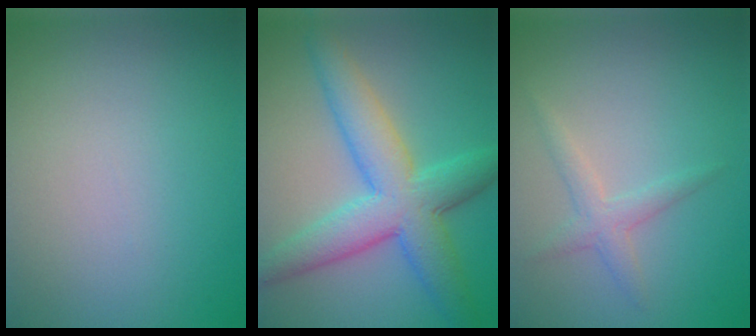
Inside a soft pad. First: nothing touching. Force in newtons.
{"total": 7.5, "press": 7.5, "slide": 0.1}
{"total": 1.8, "press": 1.8, "slide": 0.1}